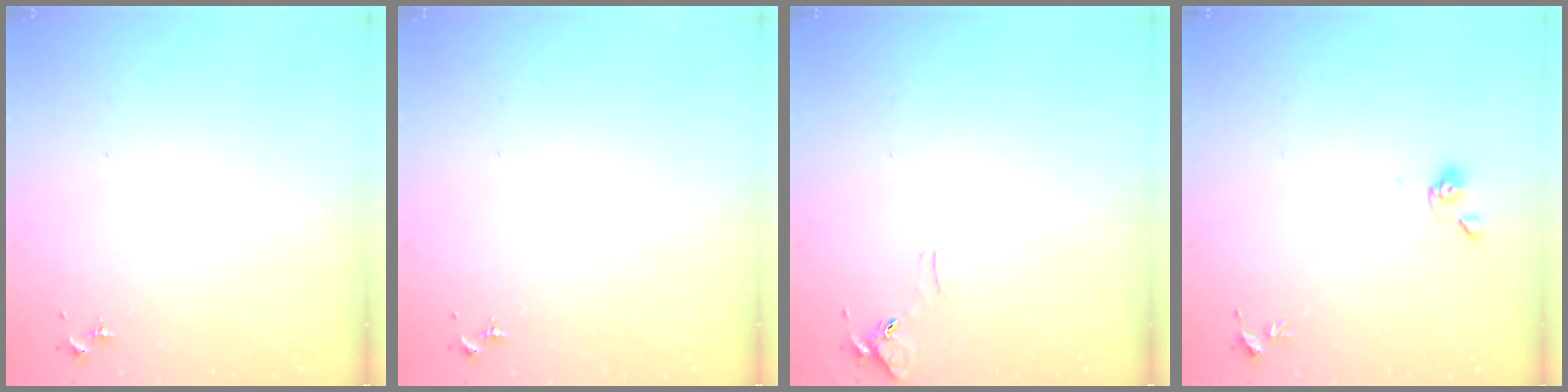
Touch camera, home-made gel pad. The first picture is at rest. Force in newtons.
{"total": 0.0}
{"total": 6.2, "press": 6.1, "slide": 0.6}
{"total": 5.6, "press": 5.6, "slide": 1.0}